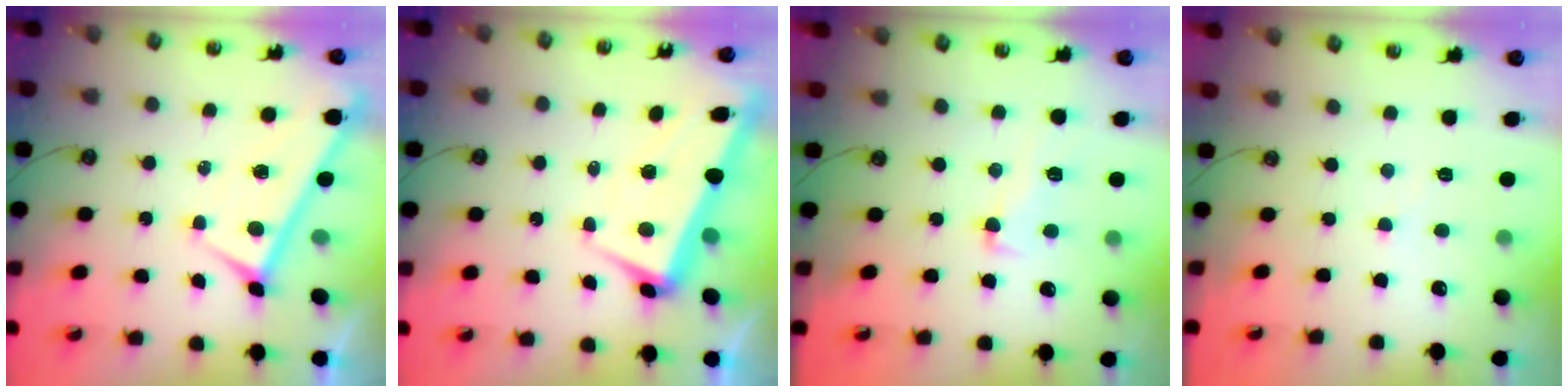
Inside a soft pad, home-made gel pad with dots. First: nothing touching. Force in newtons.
{"total": 1.4, "press": 0.6, "slide": 1.3}
{"total": 3.2, "press": 2.8, "slide": 1.5}
{"total": 1.4, "press": 1.3, "slide": 0.4}